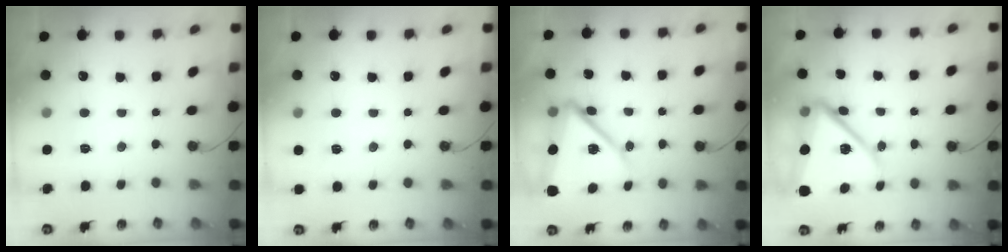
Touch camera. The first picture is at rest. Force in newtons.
{"total": 3.4, "press": 2.3, "slide": 2.5}
{"total": 14.3, "press": 14.2, "slide": 1.6}
{"total": 16.8, "press": 16.8, "slide": 1.5}